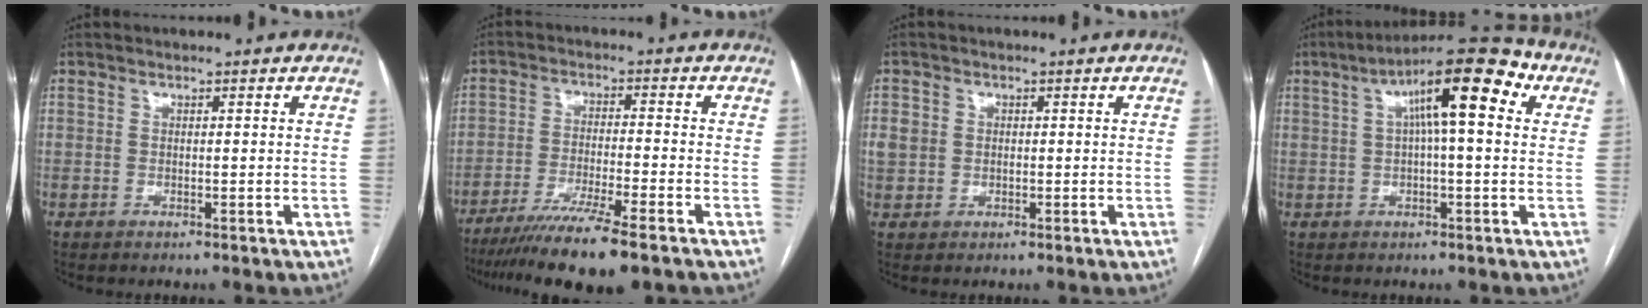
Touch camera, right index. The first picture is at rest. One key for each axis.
{"total": 12.2, "fx": -9.3, "fy": -0.4, "fz": 7.9, "tx": -0.124, "ty": -0.032, "tz": -0.150}
{"total": 3.3, "fx": 0.4, "fy": 3.0, "fz": 1.3, "tx": -0.030, "ty": 0.012, "tz": 0.013}
{"total": 13.3, "fx": 4.3, "fy": 2.6, "fz": 12.4, "tx": -0.192, "ty": 0.046, "tz": 0.059}